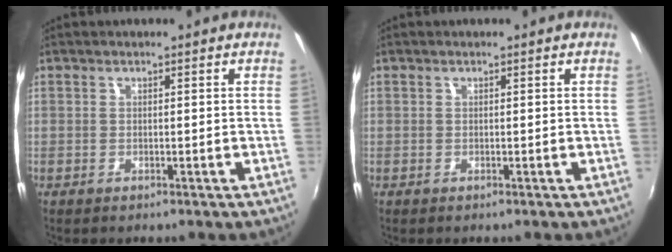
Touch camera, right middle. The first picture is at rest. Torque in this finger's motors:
{"motor_torque": [0.00, 0.00, 0.00, 0.00]}